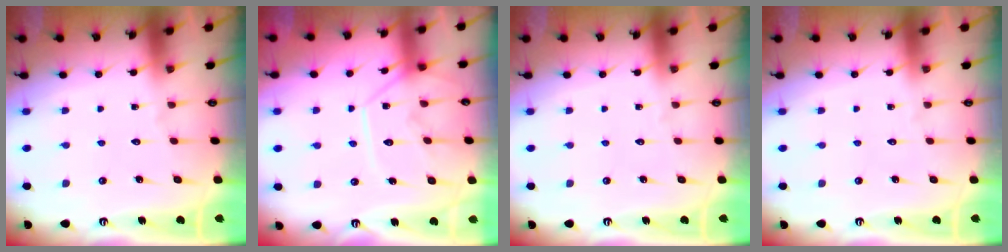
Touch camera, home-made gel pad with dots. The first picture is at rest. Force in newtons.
{"total": 11.2, "press": 11.1, "slide": 0.8}
{"total": 0.0}
{"total": 0.0}